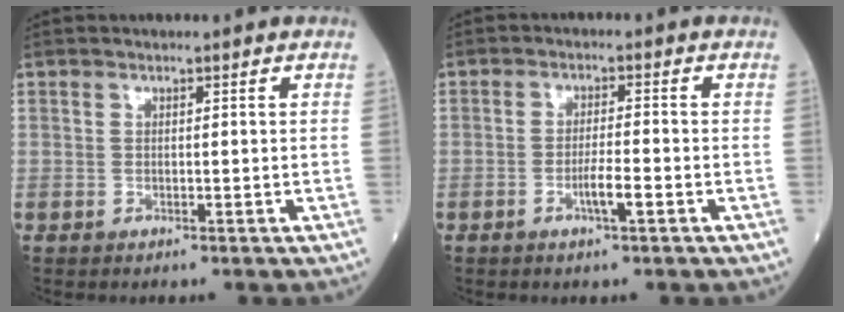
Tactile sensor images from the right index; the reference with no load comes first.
{"total": 3.6, "force": [-1.5, 0.2, 3.2], "torque": [-0.060, -0.003, -0.029]}